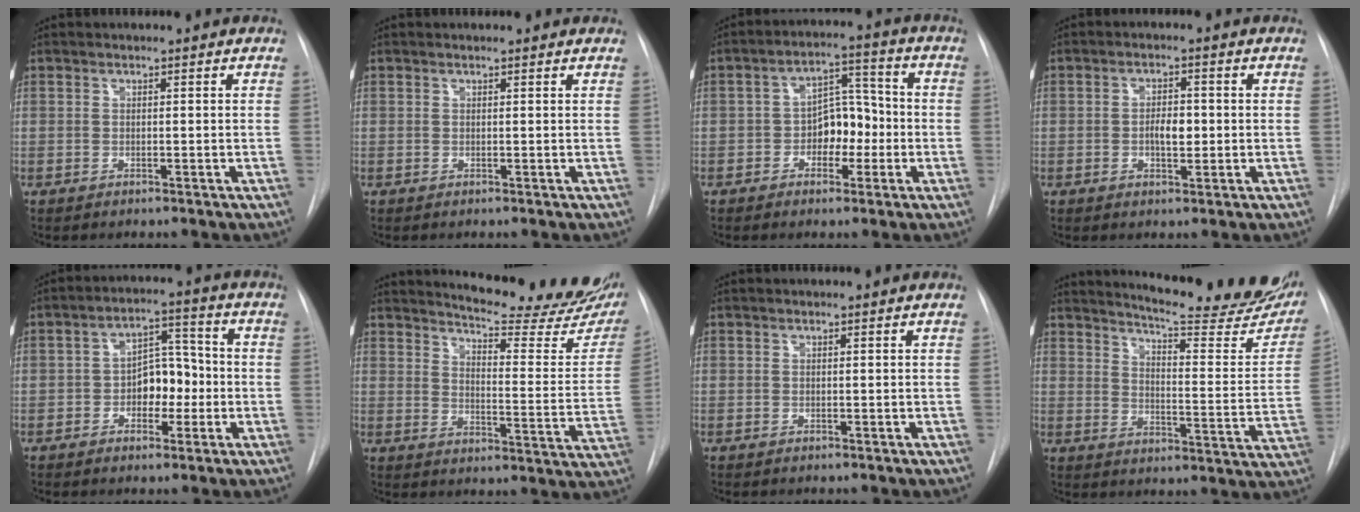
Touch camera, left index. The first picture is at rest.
{"total": 1.0, "force": [0.8, 0.4, 0.4], "torque": [-0.011, 0.009, -0.002]}
{"total": 7.3, "force": [-2.9, 4.3, 5.1], "torque": [-0.076, 0.022, -0.048]}
{"total": 3.9, "force": [-1.4, 1.9, 3.1], "torque": [-0.047, -0.001, -0.020]}
{"total": 7.3, "force": [-2.6, 4.2, 5.4], "torque": [-0.080, 0.020, -0.041]}
{"total": 21.2, "force": [18.9, 2.7, 9.2], "torque": [-0.124, -0.097, 0.220]}
{"total": 0.0}
{"total": 22.6, "force": [19.7, 2.9, 10.7], "torque": [-0.145, -0.088, 0.233]}